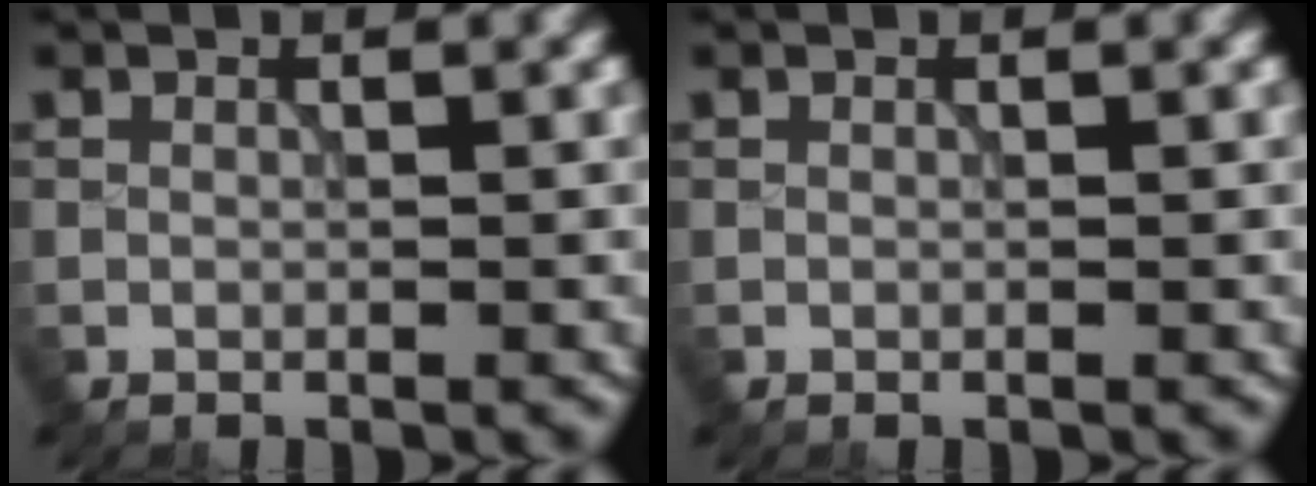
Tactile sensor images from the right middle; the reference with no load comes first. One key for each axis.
{"total": 0.0}